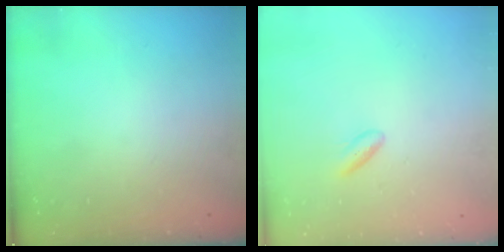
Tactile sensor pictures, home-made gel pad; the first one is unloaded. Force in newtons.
{"total": 2.7, "press": 2.4, "slide": 1.1}